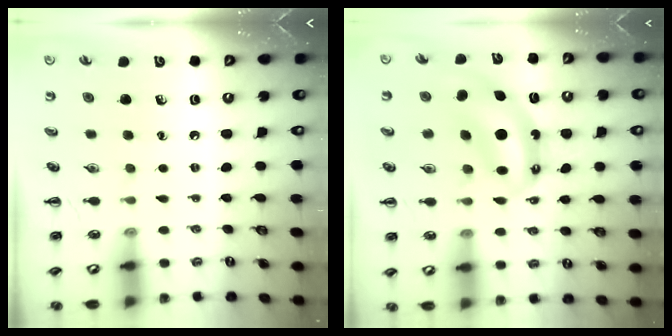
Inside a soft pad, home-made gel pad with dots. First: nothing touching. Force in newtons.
{"total": 8.6, "press": 8.3, "slide": 2.2}